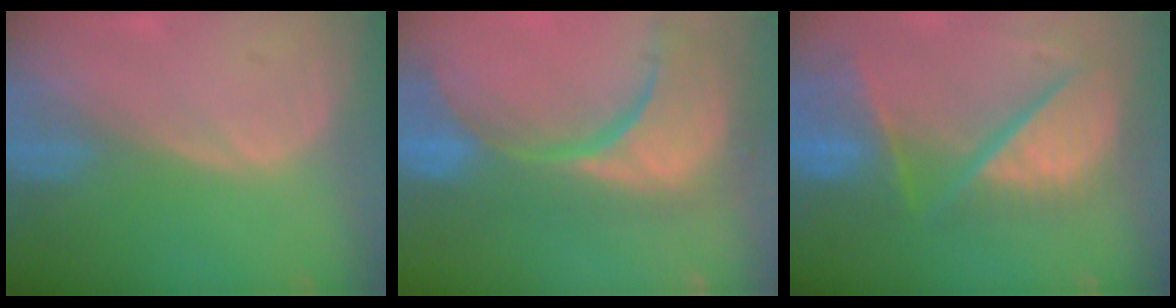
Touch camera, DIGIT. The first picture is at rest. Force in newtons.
{"total": 15.2, "press": 12.2, "slide": 9.2}
{"total": 11.8, "press": 9.8, "slide": 6.5}